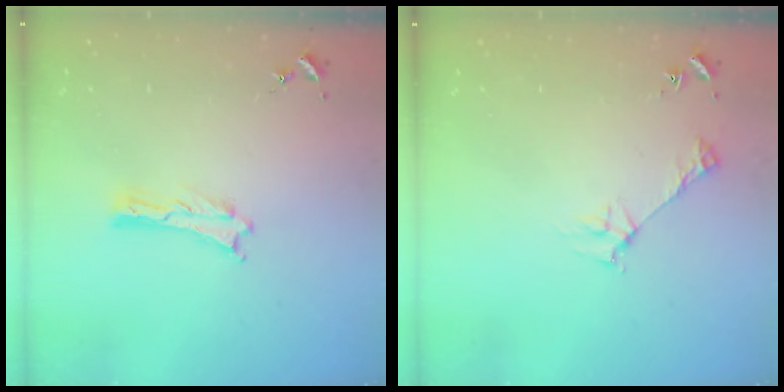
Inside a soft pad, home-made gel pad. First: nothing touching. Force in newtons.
{"total": 2.8, "press": 2.8, "slide": 0.3}